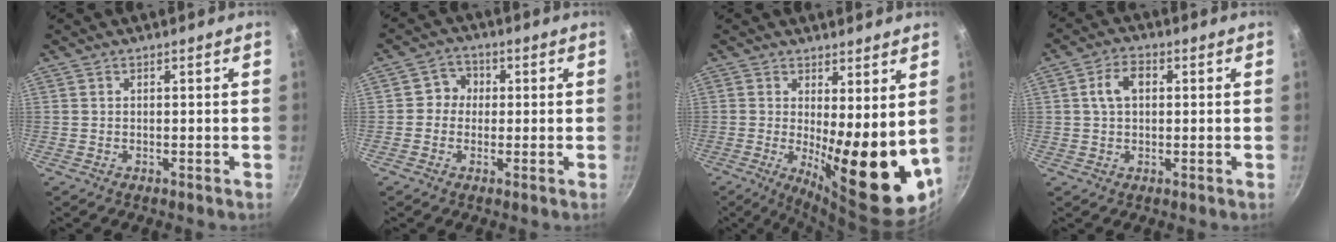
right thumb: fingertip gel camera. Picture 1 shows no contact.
{"total": 4.3, "force": [0.1, 4.0, 1.4], "torque": [0.010, 0.010, -0.009]}
{"total": 15.2, "force": [1.1, 4.9, 14.4], "torque": [-0.175, -0.037, 0.027]}
{"total": 5.5, "force": [1.0, 3.6, 4.0], "torque": [-0.059, 0.013, 0.013]}